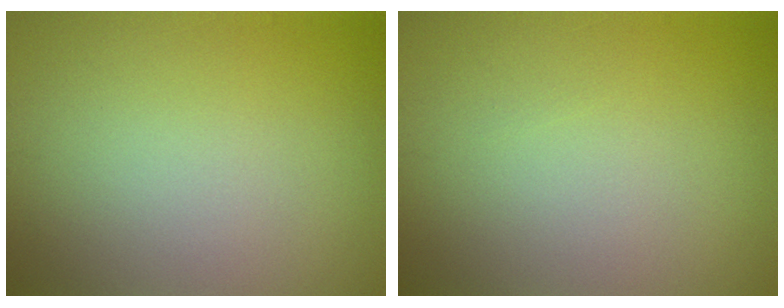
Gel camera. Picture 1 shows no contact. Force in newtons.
{"total": 0.0}